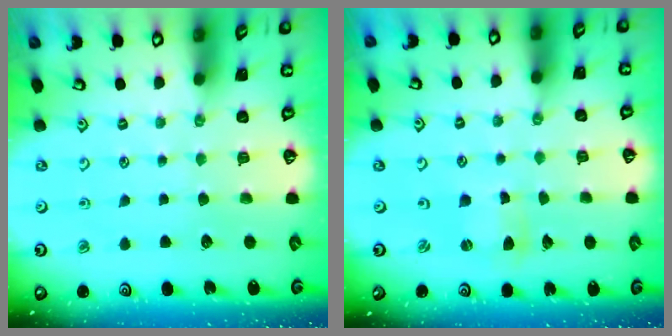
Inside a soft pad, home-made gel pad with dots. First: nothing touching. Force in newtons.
{"total": 1.7, "press": 1.7, "slide": 0.3}